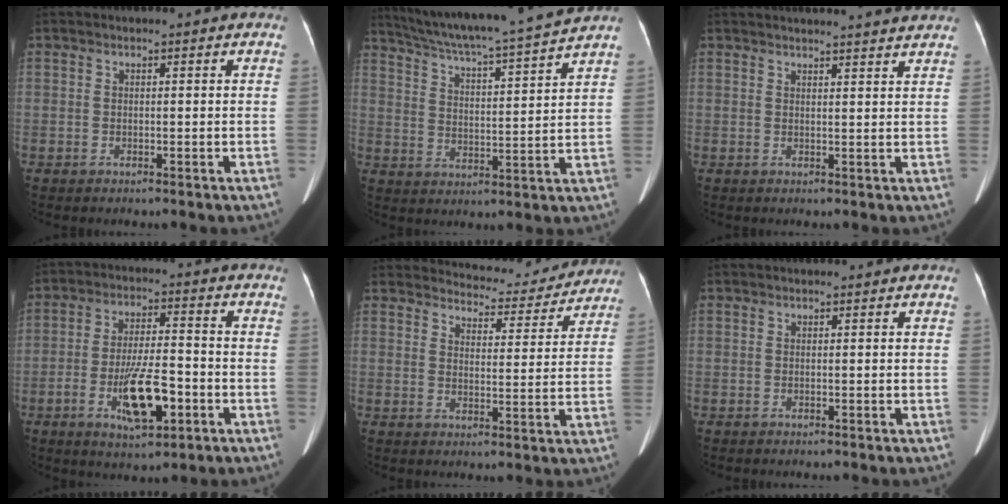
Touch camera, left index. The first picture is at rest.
{"total": 16.8, "force": [15.3, -1.6, 6.8], "torque": [-0.123, -0.019, 0.228]}
{"total": 10.5, "force": [10.1, -0.3, 3.1], "torque": [-0.039, 0.004, 0.105]}
{"total": 10.0, "force": [-3.8, 2.8, 8.8], "torque": [-0.166, -0.002, -0.063]}
{"total": 11.7, "force": [11.4, 2.7, 1.0], "torque": [-0.001, -0.008, 0.131]}
{"total": 0.0}